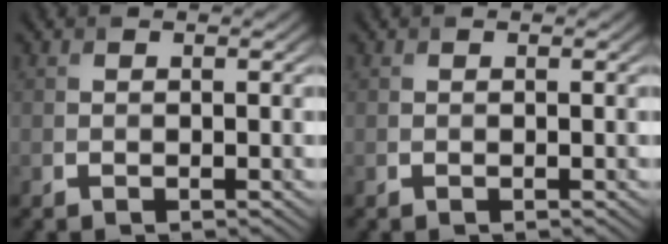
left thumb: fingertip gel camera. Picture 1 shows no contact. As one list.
[{"total": 0.0}]